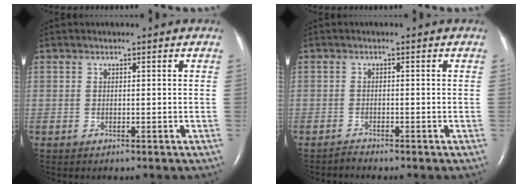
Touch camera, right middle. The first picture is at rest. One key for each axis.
{"total": 0.9, "fx": -0.8, "fy": -0.2, "fz": -0.2, "tx": -0.002, "ty": -0.008, "tz": -0.015}